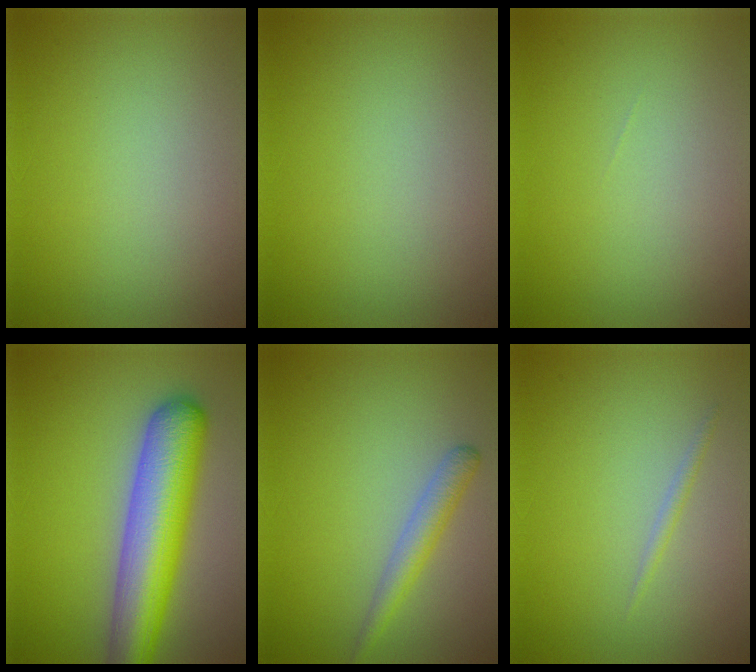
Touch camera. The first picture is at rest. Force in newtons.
{"total": 0.0}
{"total": 0.0}
{"total": 8.9, "press": 8.9, "slide": 0.4}
{"total": 2.3, "press": 2.3, "slide": 0.0}
{"total": 0.7, "press": 0.7, "slide": 0.1}